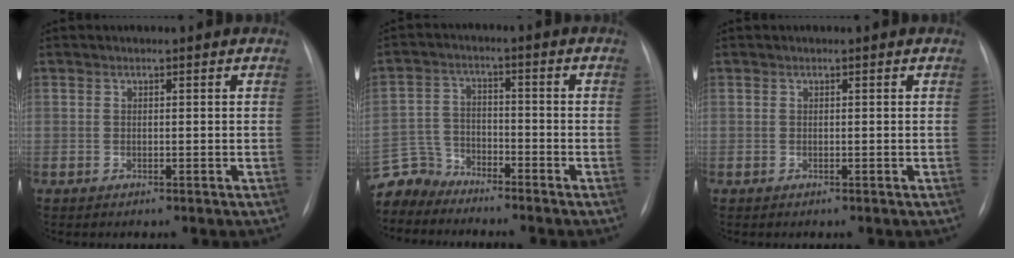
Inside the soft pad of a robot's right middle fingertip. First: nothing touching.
{"total": 6.4, "force": [-6.1, 1.6, -1.1], "torque": [0.015, 0.003, -0.124]}
{"total": 0.0}